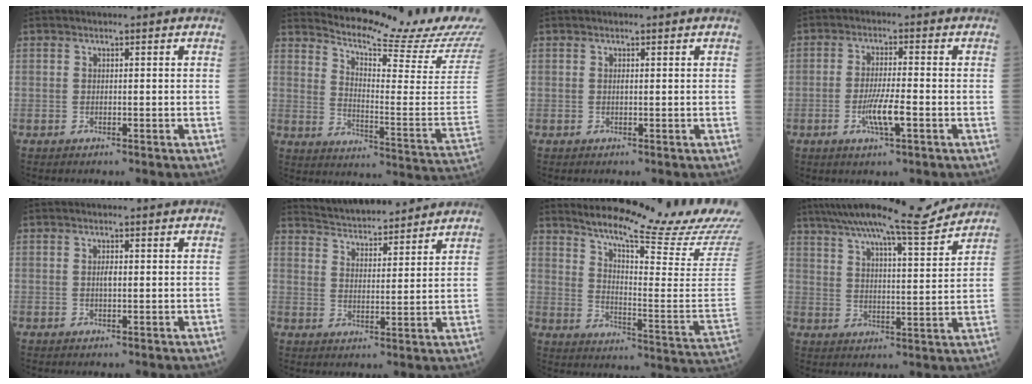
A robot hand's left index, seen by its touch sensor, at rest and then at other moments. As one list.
[{"total": 21.5, "force": [20.2, 0.0, 7.3], "torque": [-0.136, -0.113, 0.253]}, {"total": 0.6, "force": [0.3, 0.2, 0.4], "torque": [-0.018, 0.003, 0.006]}, {"total": 5.1, "force": [-1.9, 0.5, 4.7], "torque": [-0.097, -0.010, -0.035]}, {"total": 1.1, "force": [0.1, 0.4, 1.0], "torque": [-0.024, 0.000, 0.002]}, {"total": 13.8, "force": [13.0, 2.1, 4.1], "torque": [-0.067, 0.013, 0.193]}, {"total": 23.9, "force": [20.8, -0.1, 11.6], "torque": [-0.190, -0.094, 0.272]}, {"total": 15.9, "force": [14.4, 0.3, 6.7], "torque": [-0.112, -0.004, 0.212]}]